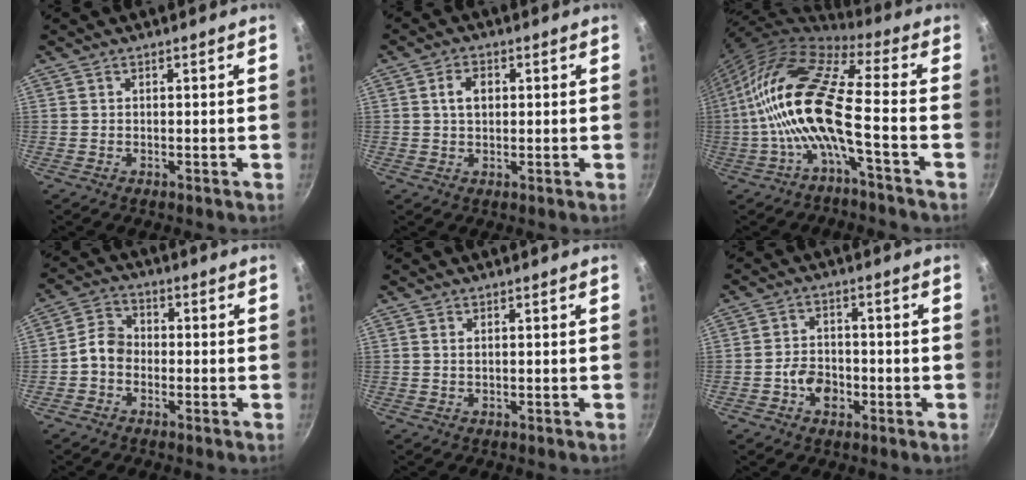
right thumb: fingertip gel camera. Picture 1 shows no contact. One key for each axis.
{"total": 4.2, "fx": 0.9, "fy": 2.8, "fz": 3.0, "tx": -0.037, "ty": 0.004, "tz": 0.013}
{"total": 16.7, "fx": -2.7, "fy": 4.1, "fz": 16.0, "tx": -0.314, "ty": 0.040, "tz": -0.065}
{"total": 5.3, "fx": -1.4, "fy": 4.3, "fz": 2.9, "tx": -0.033, "ty": 0.026, "tz": -0.040}
{"total": 0.9, "fx": 0.4, "fy": 0.4, "fz": 0.7, "tx": -0.013, "ty": 0.001, "tz": 0.008}
{"total": 5.8, "fx": -2.0, "fy": 4.2, "fz": 3.5, "tx": -0.044, "ty": 0.018, "tz": -0.040}